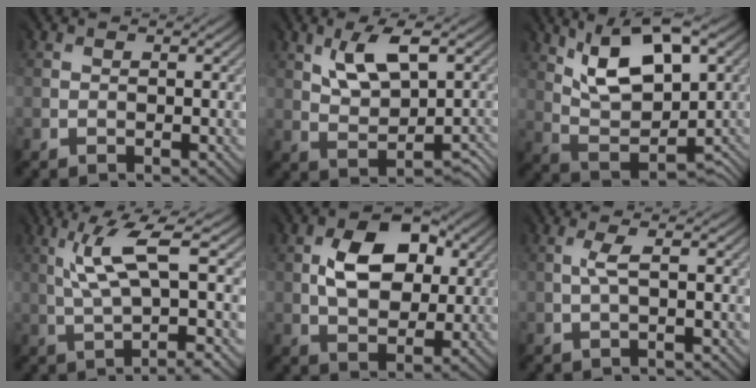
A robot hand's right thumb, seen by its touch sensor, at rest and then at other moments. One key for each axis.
{"total": 5.8, "fx": 2.9, "fy": 2.8, "fz": 4.2, "tx": -0.067, "ty": 0.009, "tz": 0.055}
{"total": 11.4, "fx": 6.4, "fy": 5.1, "fz": 7.9, "tx": -0.138, "ty": 0.005, "tz": 0.110}
{"total": 5.9, "fx": 1.7, "fy": 0.6, "fz": 5.7, "tx": -0.103, "ty": 0.011, "tz": 0.036}
{"total": 8.4, "fx": 2.8, "fy": 5.5, "fz": 5.6, "tx": -0.105, "ty": 0.006, "tz": 0.046}
{"total": 1.0, "fx": 0.5, "fy": -0.2, "fz": 0.9, "tx": -0.023, "ty": 0.007, "tz": 0.009}